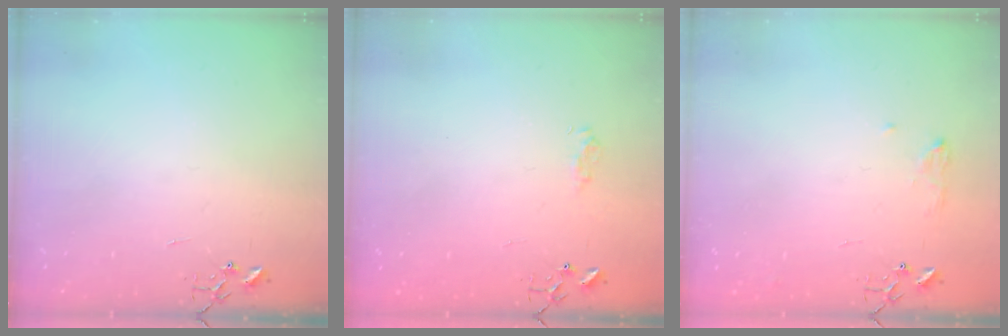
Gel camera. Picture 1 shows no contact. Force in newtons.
{"total": 7.1, "press": 7.1, "slide": 0.8}
{"total": 7.0, "press": 7.0, "slide": 0.8}